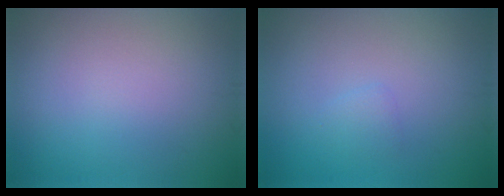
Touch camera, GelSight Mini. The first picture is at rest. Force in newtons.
{"total": 0.8, "press": 0.8, "slide": 0.0}